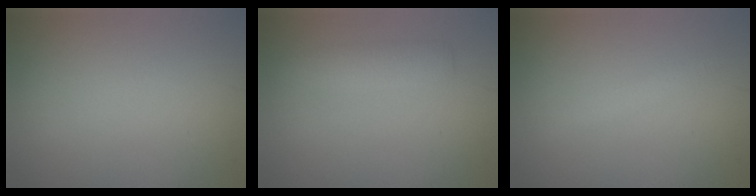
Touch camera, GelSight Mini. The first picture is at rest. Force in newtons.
{"total": 2.0, "press": 2.0, "slide": 0.2}
{"total": 1.0, "press": 1.0, "slide": 0.1}